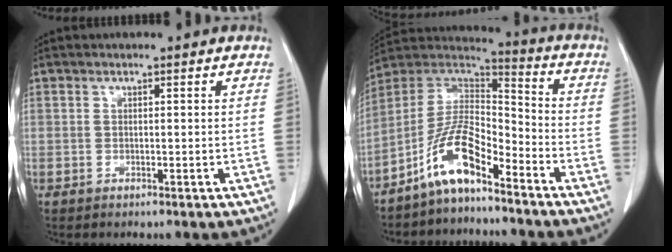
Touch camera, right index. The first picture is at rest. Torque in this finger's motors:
{"motor_torque": [0.81, -0.64, 0.25, 0.03]}